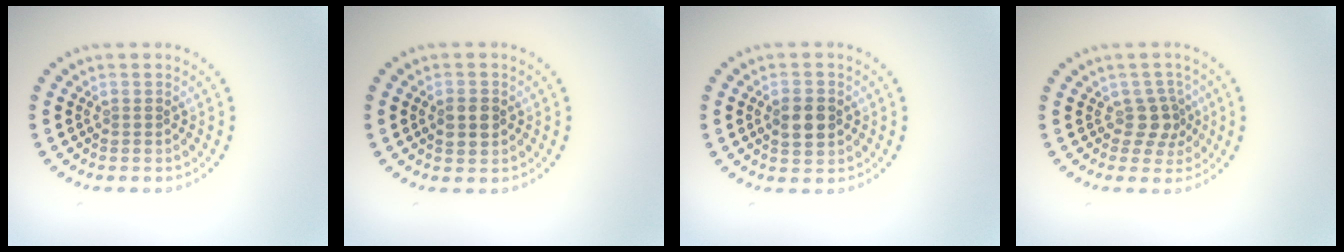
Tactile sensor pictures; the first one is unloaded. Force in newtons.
{"total": 2.4, "press": 2.4, "slide": 0.1}
{"total": 2.9, "press": 2.9, "slide": 0.0}
{"total": 2.3, "press": 1.9, "slide": 1.3}